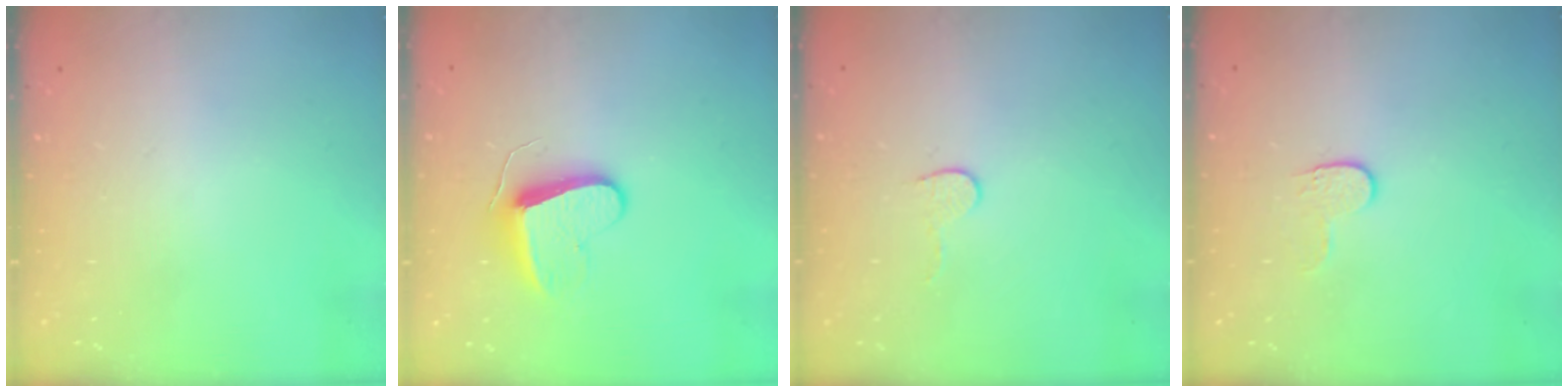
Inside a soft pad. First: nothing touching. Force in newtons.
{"total": 9.1, "press": 9.1, "slide": 0.7}
{"total": 4.0, "press": 4.0, "slide": 0.3}
{"total": 4.3, "press": 4.3, "slide": 0.5}